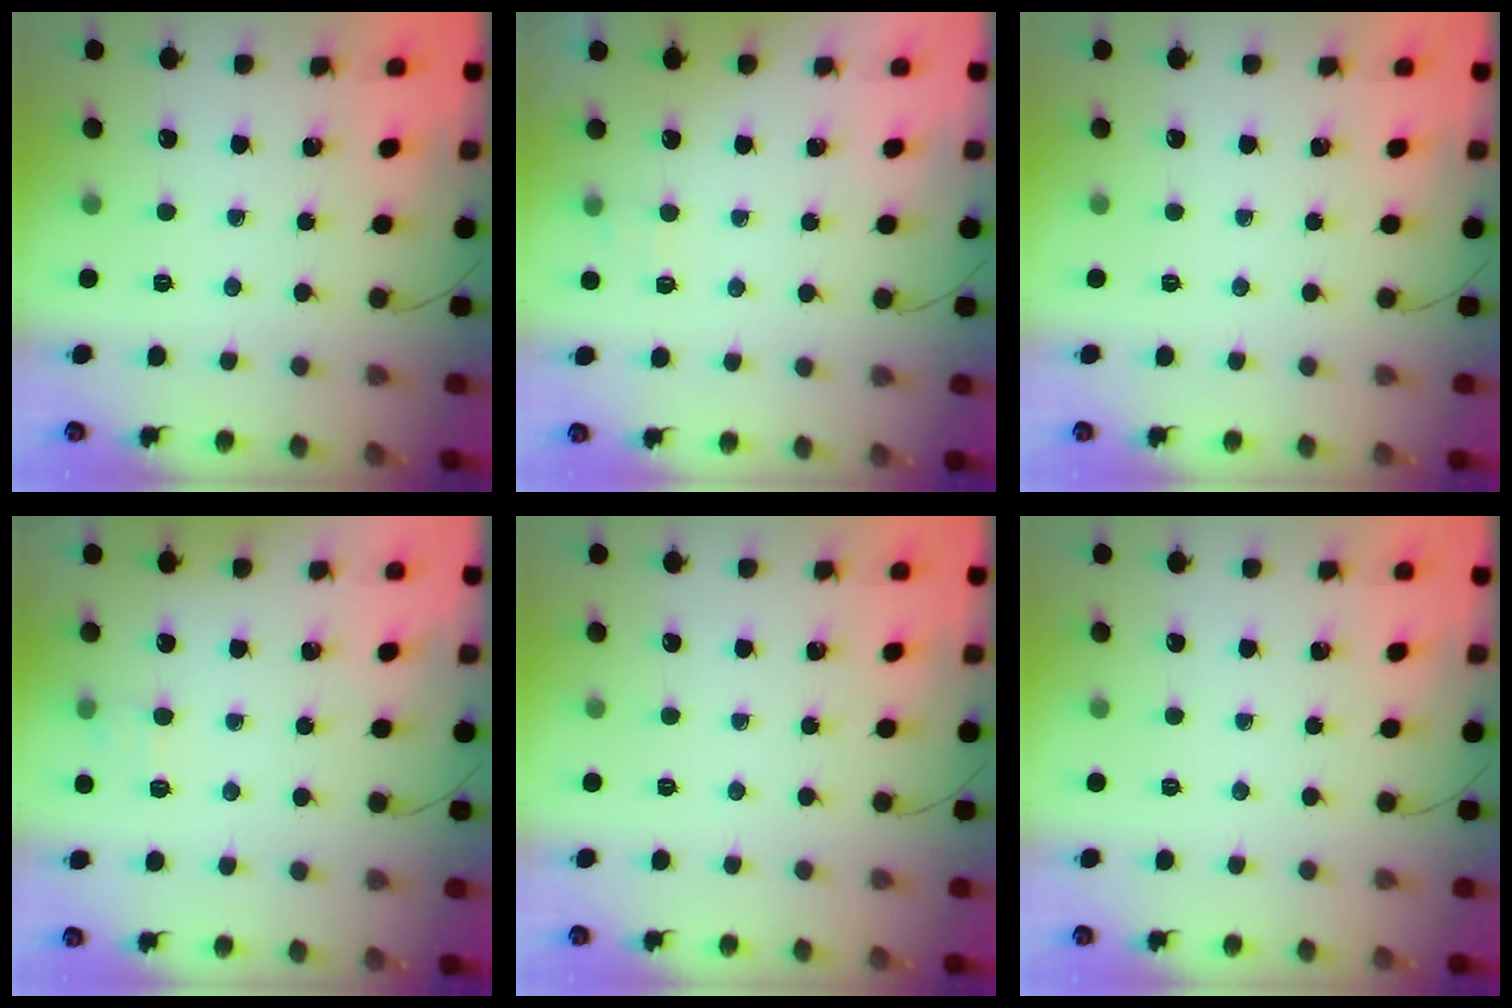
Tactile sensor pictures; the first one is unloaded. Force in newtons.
{"total": 2.8, "press": 2.5, "slide": 1.4}
{"total": 0.0}
{"total": 6.4, "press": 6.2, "slide": 1.4}
{"total": 0.0}
{"total": 0.0}